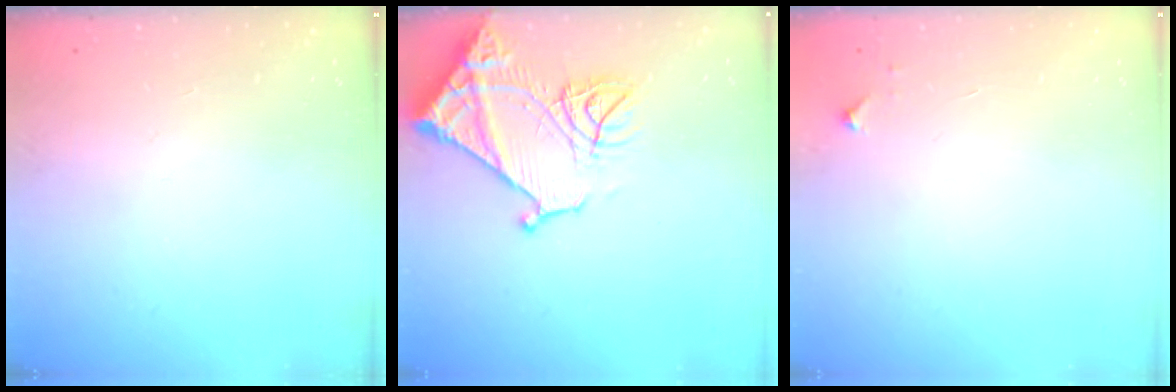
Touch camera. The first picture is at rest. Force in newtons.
{"total": 15.8, "press": 15.7, "slide": 1.5}
{"total": 3.3, "press": 3.2, "slide": 0.4}